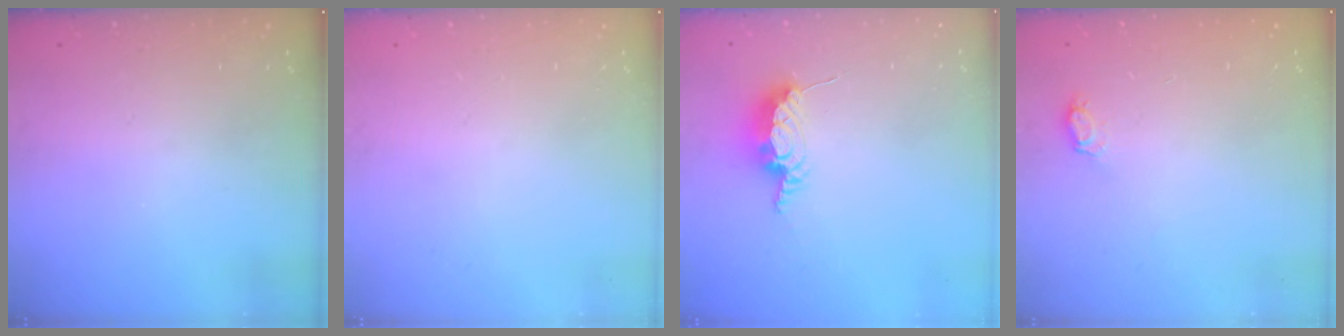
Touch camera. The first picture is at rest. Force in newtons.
{"total": 0.0}
{"total": 8.3, "press": 8.3, "slide": 0.1}
{"total": 4.7, "press": 4.4, "slide": 1.5}